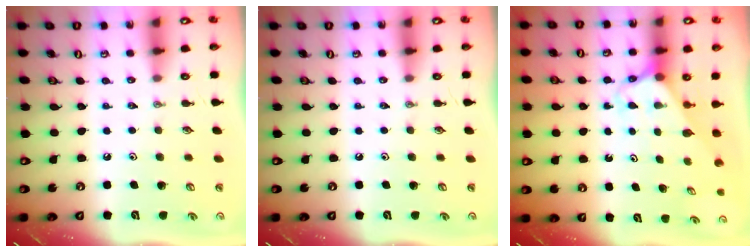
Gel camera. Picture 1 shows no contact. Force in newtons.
{"total": 0.0}
{"total": 2.5, "press": 2.5, "slide": 0.1}